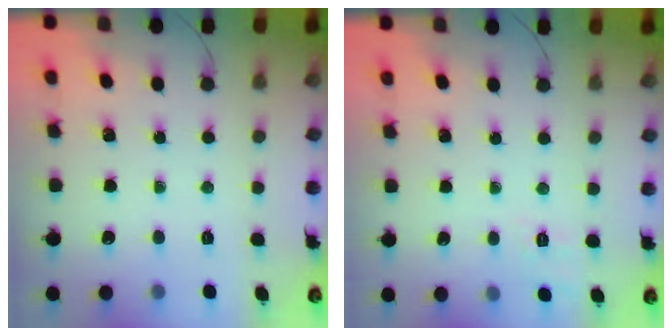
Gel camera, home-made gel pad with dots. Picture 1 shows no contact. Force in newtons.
{"total": 6.0, "press": 5.7, "slide": 1.9}